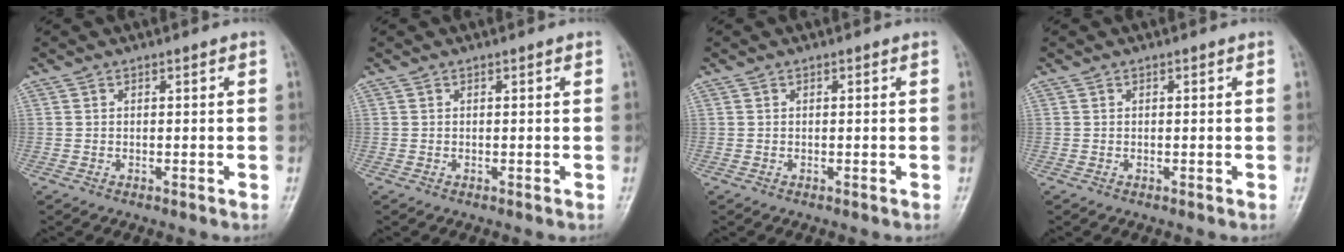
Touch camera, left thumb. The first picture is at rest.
{"total": 0.0}
{"total": 0.0}
{"total": 0.0}